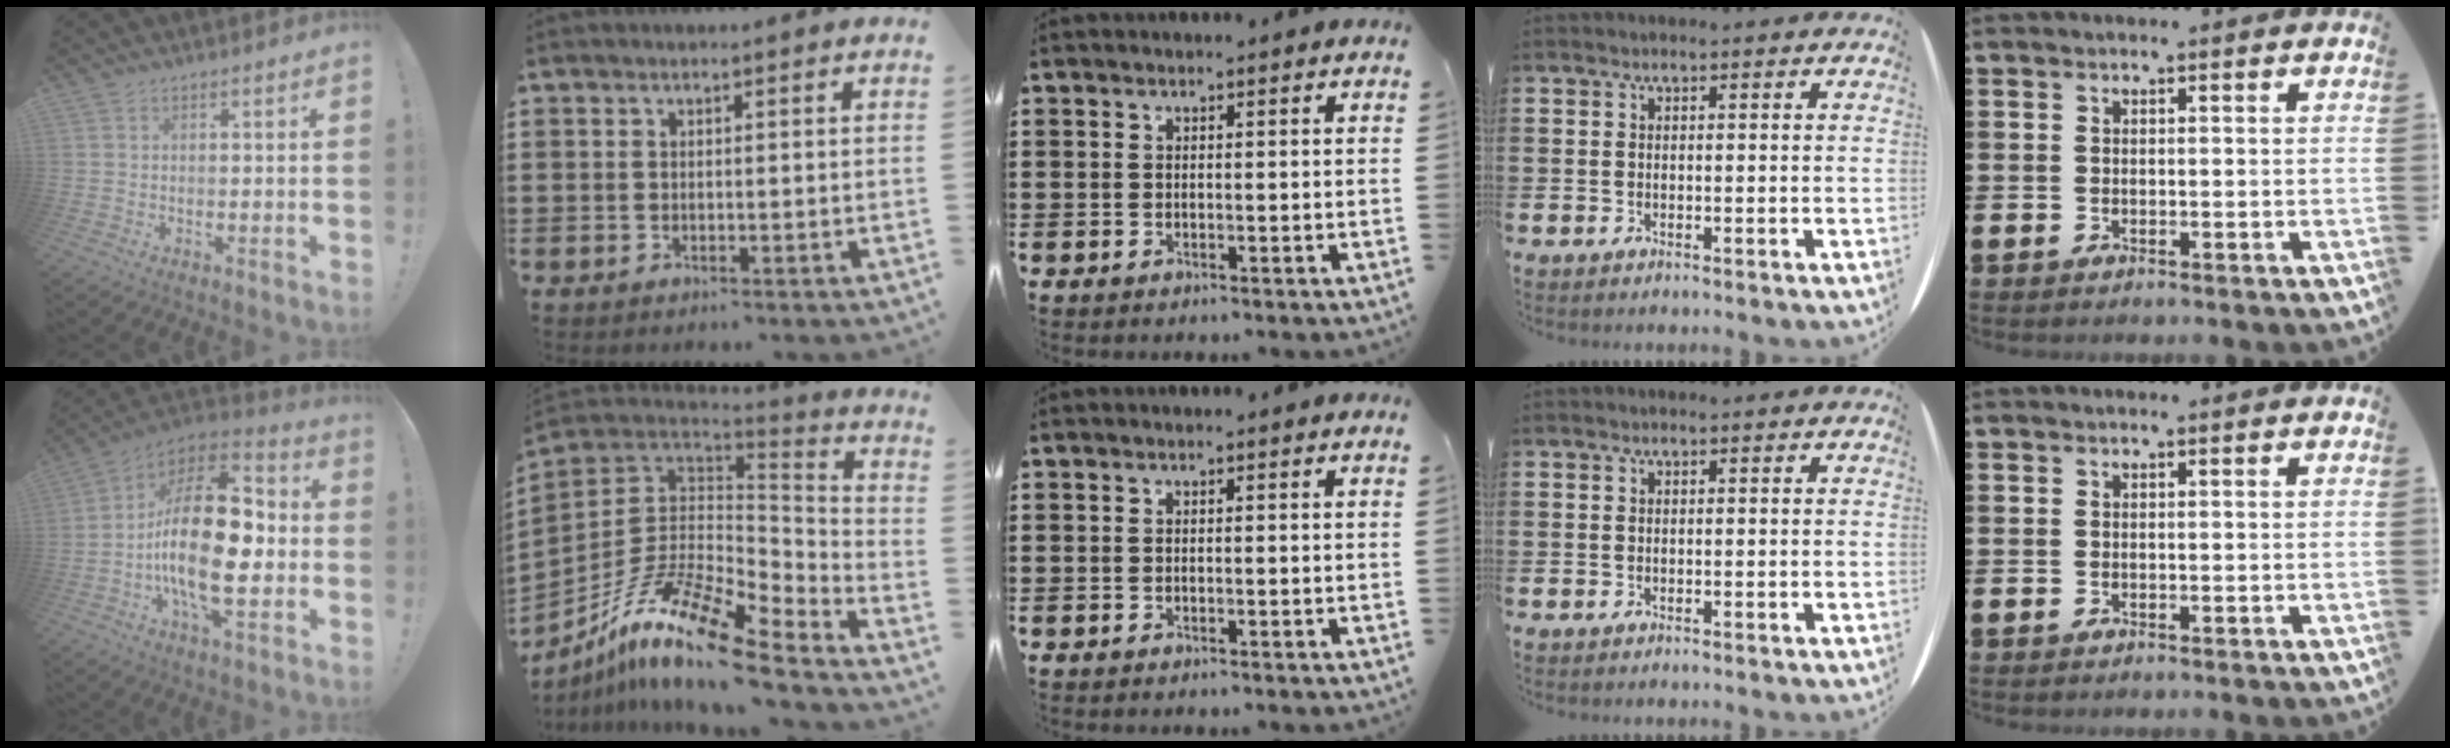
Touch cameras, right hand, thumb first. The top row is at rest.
{"thumb": {"total": 24.4, "force": [-3.2, 11.2, 21.4], "torque": [-0.396, 0.015, -0.051]}, "index": {"total": 15.8, "force": [-10.1, 4.6, 11.1], "torque": [-0.221, 0.028, -0.189]}}